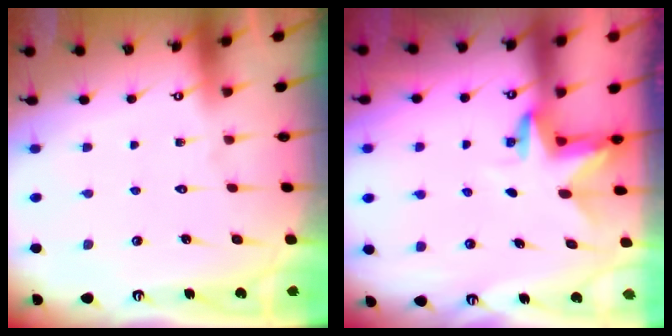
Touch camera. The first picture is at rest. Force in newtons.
{"total": 3.4, "press": 3.4, "slide": 0.2}